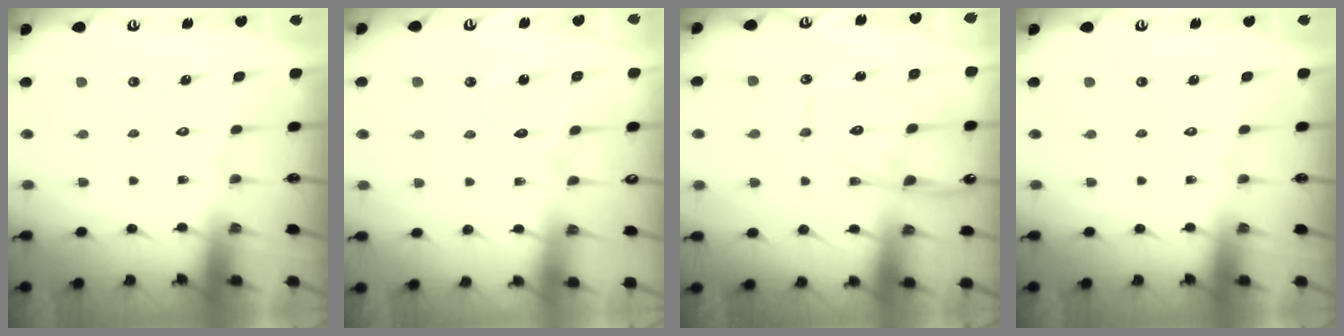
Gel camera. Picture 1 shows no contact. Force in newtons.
{"total": 3.3, "press": 3.3, "slide": 0.2}
{"total": 14.2, "press": 14.2, "slide": 1.4}
{"total": 0.0}